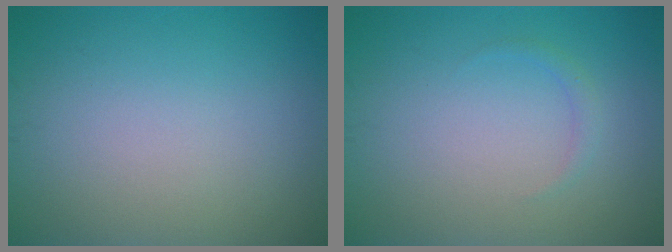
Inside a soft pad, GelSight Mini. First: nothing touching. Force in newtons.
{"total": 0.8, "press": 0.8, "slide": 0.0}